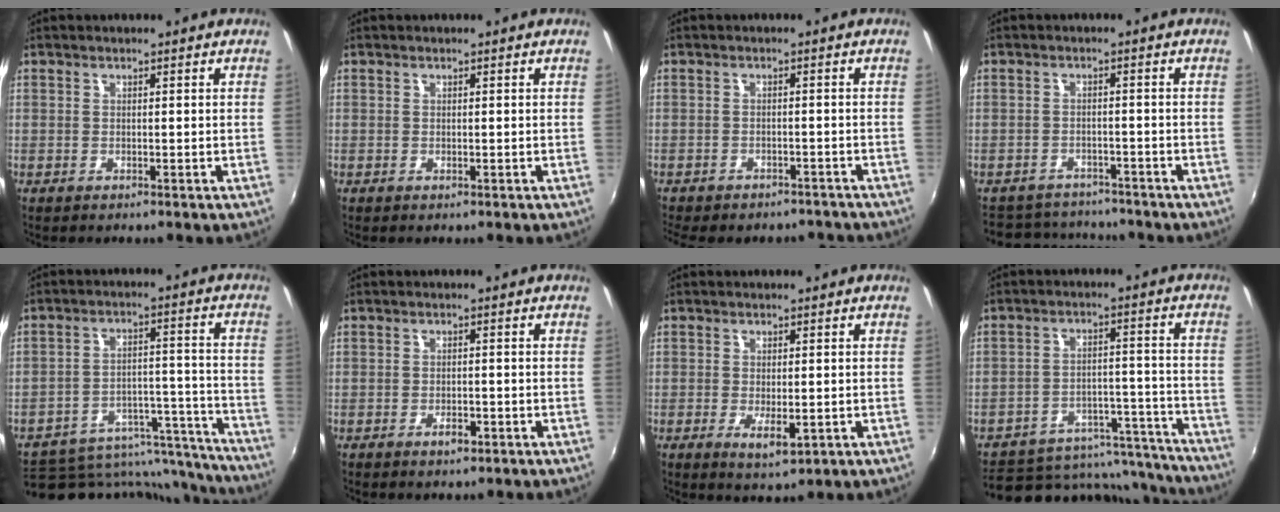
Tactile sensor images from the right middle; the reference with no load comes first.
{"total": 0.0}
{"total": 10.2, "force": [-8.8, 3.8, 3.5], "torque": [-0.087, -0.014, -0.114]}
{"total": 9.5, "force": [-8.7, 3.3, 1.9], "torque": [-0.054, 0.011, -0.128]}
{"total": 22.2, "force": [-19.6, 8.1, 6.8], "torque": [-0.116, 0.030, -0.243]}
{"total": 2.2, "force": [-1.4, 1.1, 1.4], "torque": [-0.026, -0.002, -0.022]}
{"total": 4.2, "force": [-1.2, 1.7, 3.7], "torque": [-0.067, -0.014, -0.017]}
{"total": 20.0, "force": [-16.6, 8.7, 6.8], "torque": [-0.126, 0.034, -0.197]}